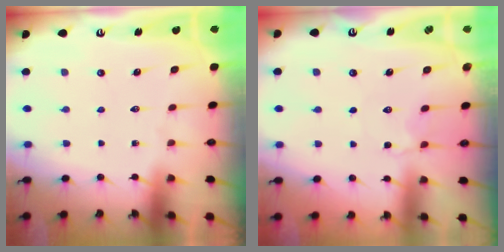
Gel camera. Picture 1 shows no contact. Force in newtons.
{"total": 2.6, "press": 2.5, "slide": 0.5}